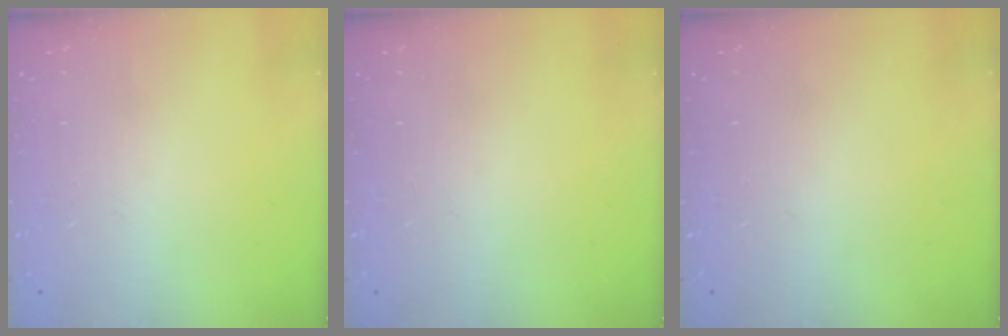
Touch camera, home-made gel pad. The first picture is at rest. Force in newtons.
{"total": 0.0}
{"total": 0.0}